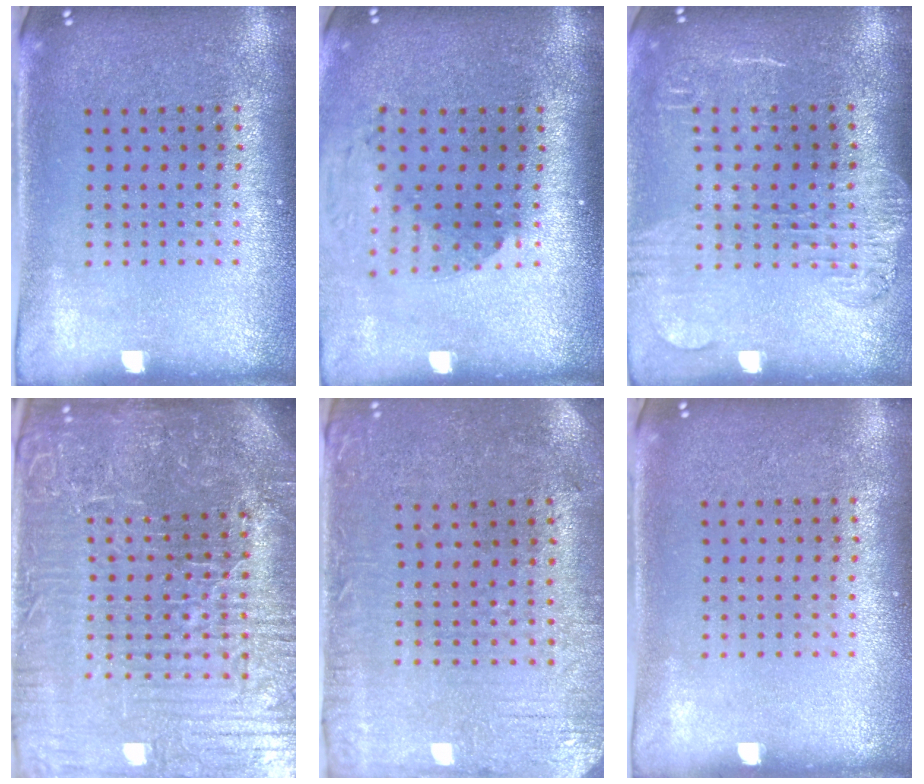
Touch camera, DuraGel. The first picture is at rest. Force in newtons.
{"total": 1.6, "press": 1.3, "slide": 0.9}
{"total": 1.8, "press": 1.5, "slide": 1.0}
{"total": 7.2, "press": 6.4, "slide": 3.3}
{"total": 0.6, "press": 0.3, "slide": 0.5}
{"total": 0.0}